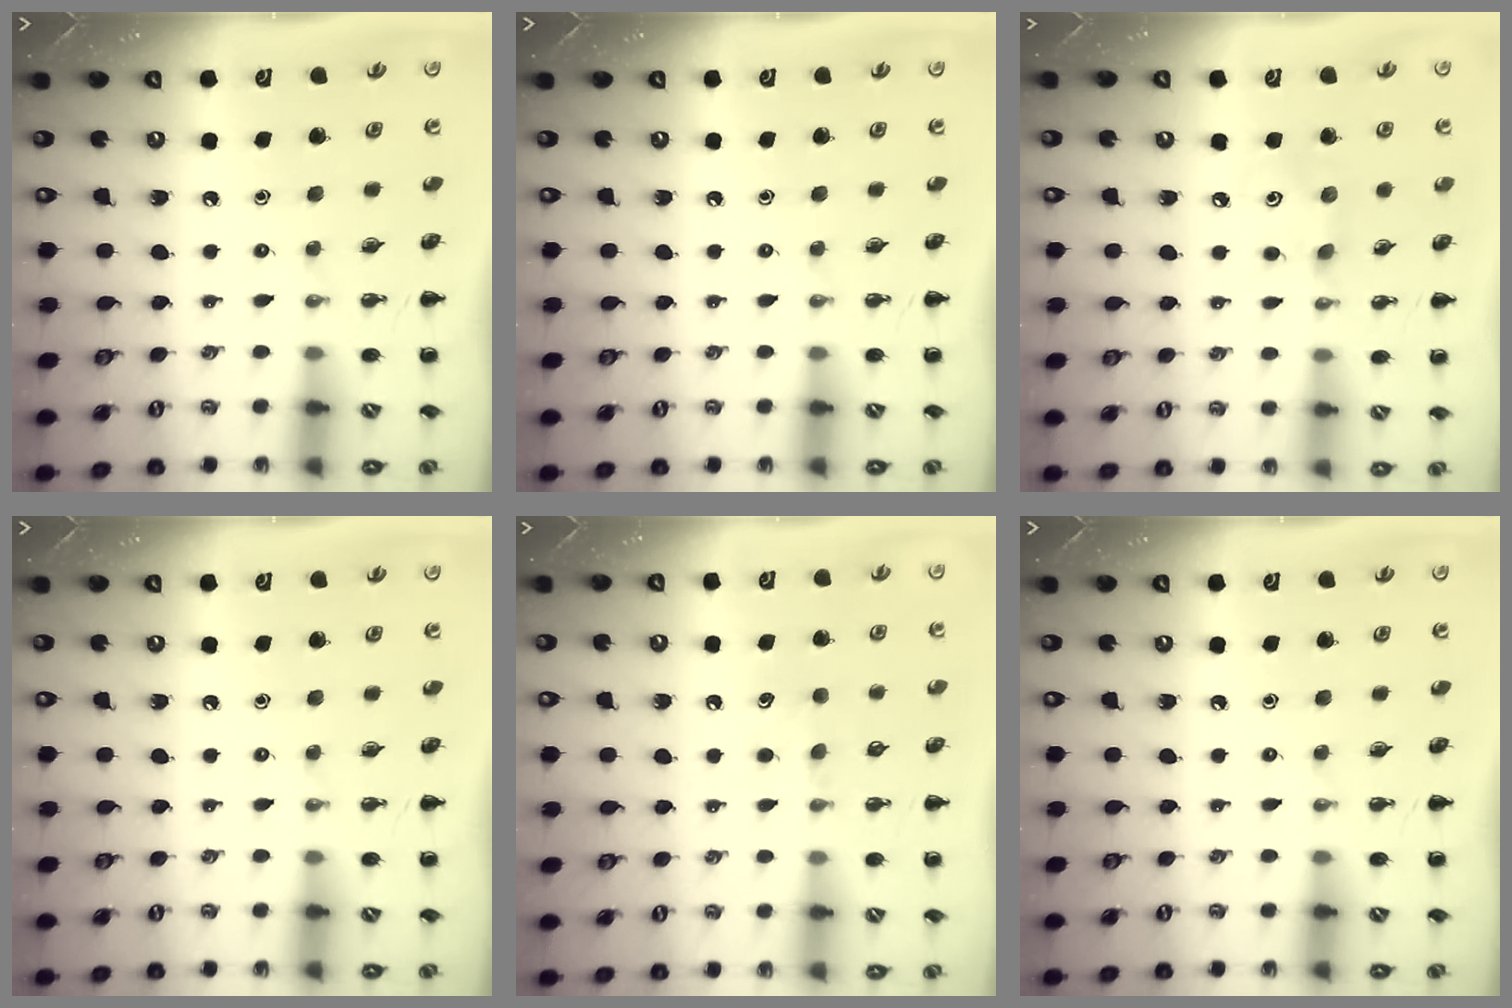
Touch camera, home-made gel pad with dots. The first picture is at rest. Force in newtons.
{"total": 0.0}
{"total": 3.0, "press": 3.0, "slide": 0.6}
{"total": 0.0}
{"total": 4.2, "press": 4.0, "slide": 1.4}
{"total": 0.0}